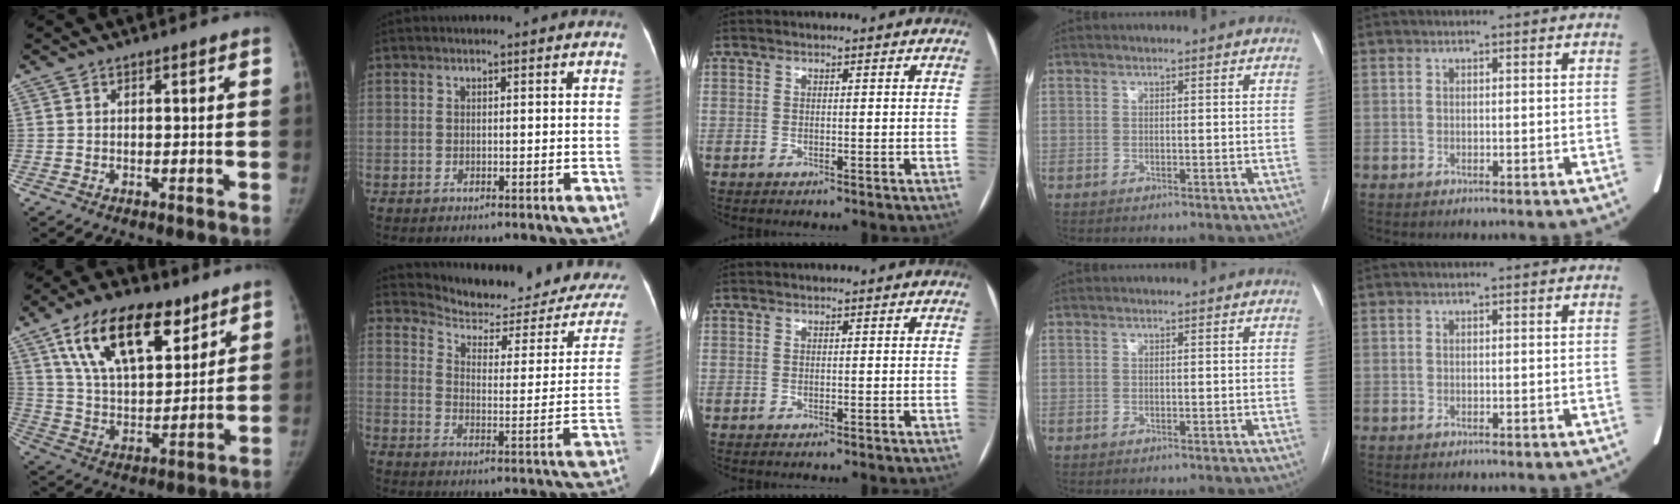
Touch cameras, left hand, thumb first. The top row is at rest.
{"thumb": {"total": 20.7, "force": [11.5, 10.2, 13.8], "torque": [-0.201, -0.034, 0.206]}, "index": {"total": 19.7, "force": [18.9, 2.8, 5.0], "torque": [-0.069, -0.075, 0.230]}}